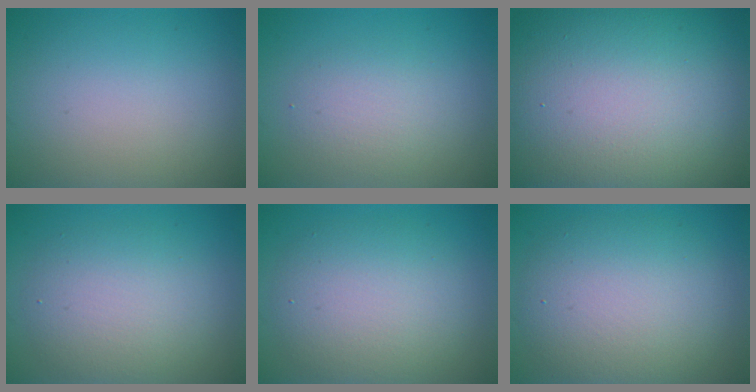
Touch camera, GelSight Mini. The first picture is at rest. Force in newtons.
{"total": 2.5, "press": 2.5, "slide": 0.2}
{"total": 24.5, "press": 24.4, "slide": 1.3}
{"total": 4.9, "press": 4.9, "slide": 0.5}
{"total": 5.9, "press": 5.9, "slide": 0.6}
{"total": 7.6, "press": 7.5, "slide": 0.6}